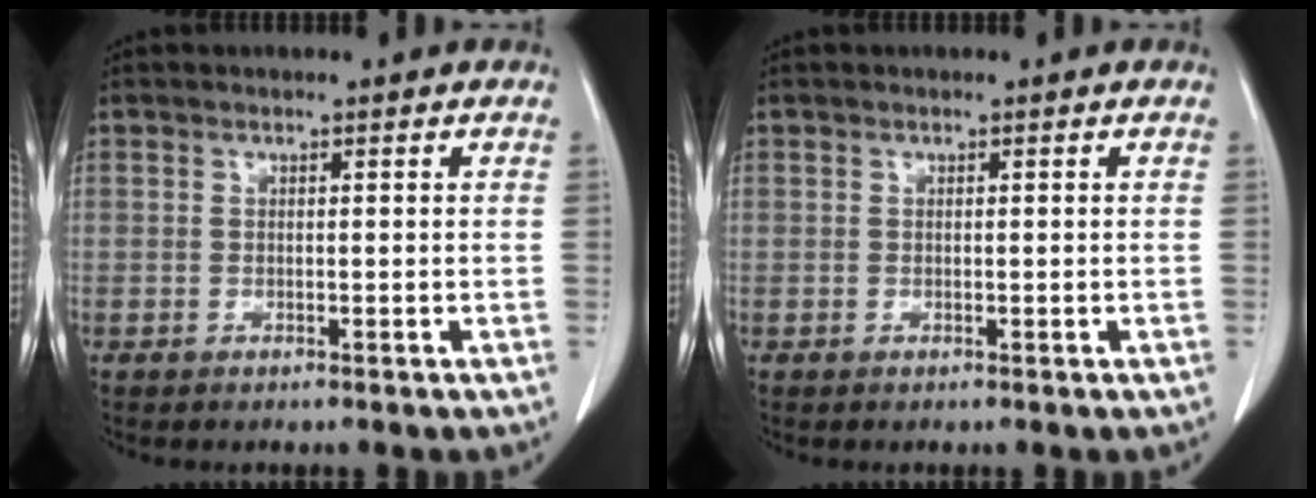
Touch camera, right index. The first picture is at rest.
{"total": 0.0}